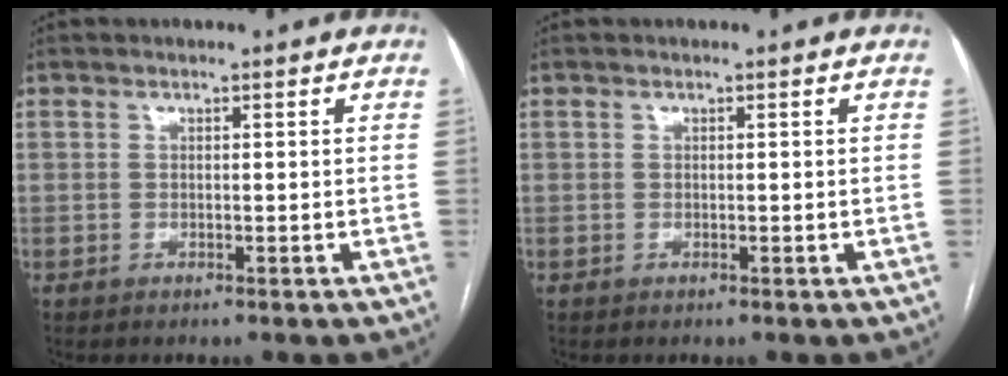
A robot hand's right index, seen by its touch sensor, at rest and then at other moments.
{"total": 0.0}